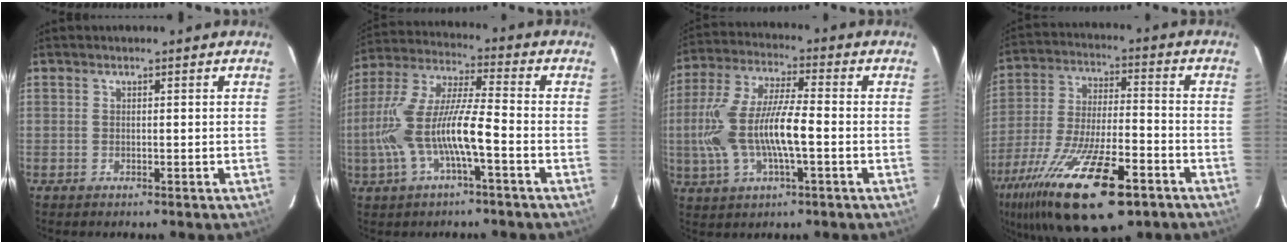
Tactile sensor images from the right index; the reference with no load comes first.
{"total": 14.0, "force": [-4.3, 2.4, 13.1], "torque": [-0.270, 0.000, -0.077]}
{"total": 14.8, "force": [-2.5, 4.4, 13.9], "torque": [-0.288, 0.001, -0.045]}
{"total": 25.0, "force": [-15.0, 8.2, 18.3], "torque": [-0.360, -0.060, -0.254]}